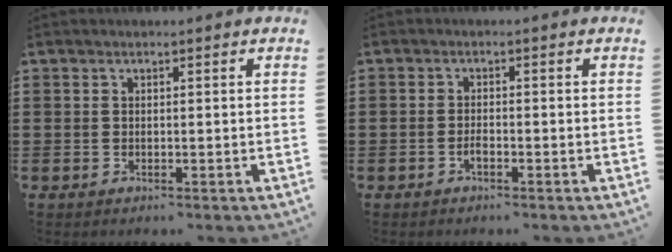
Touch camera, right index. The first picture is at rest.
{"total": 1.3, "force": [-0.8, 0.4, 1.0], "torque": [-0.022, -0.004, -0.013]}